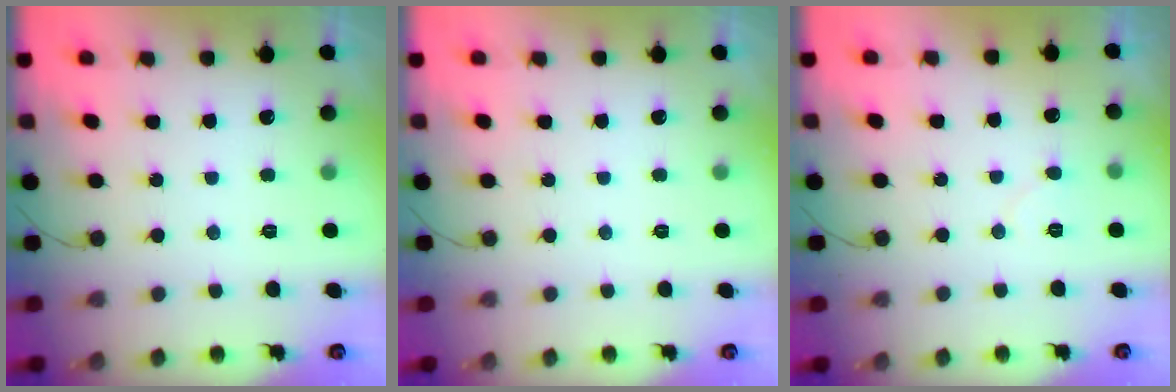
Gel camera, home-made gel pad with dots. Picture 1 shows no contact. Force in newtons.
{"total": 0.0}
{"total": 4.3, "press": 4.3, "slide": 0.5}